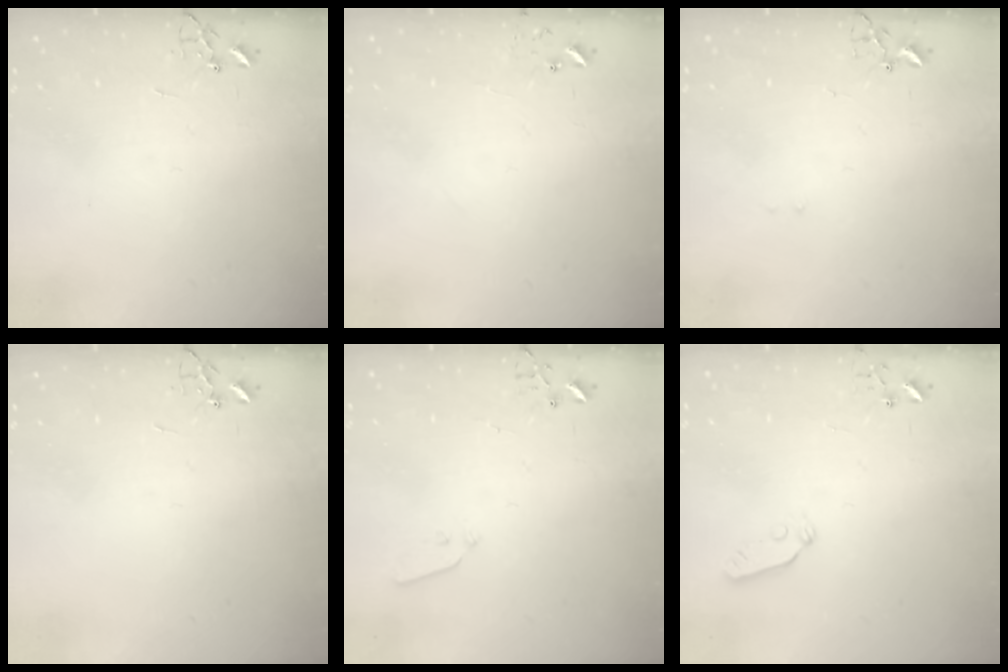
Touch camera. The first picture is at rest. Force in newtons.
{"total": 6.3, "press": 6.3, "slide": 0.5}
{"total": 6.8, "press": 6.8, "slide": 0.6}
{"total": 0.0}
{"total": 3.6, "press": 3.6, "slide": 0.5}
{"total": 3.8, "press": 3.8, "slide": 0.6}